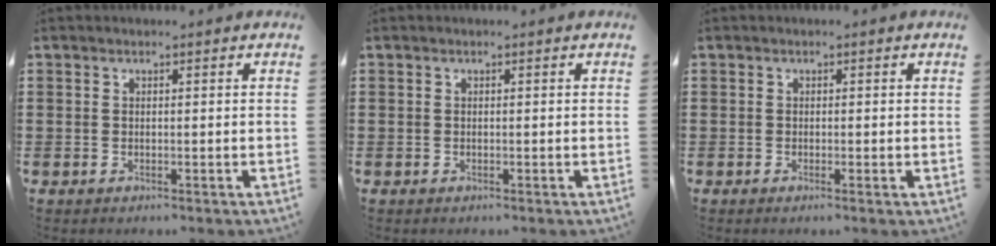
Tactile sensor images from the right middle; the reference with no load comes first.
{"total": 0.0}
{"total": 0.5, "force": [-0.1, 0.0, 0.5], "torque": [-0.009, -0.002, -0.003]}